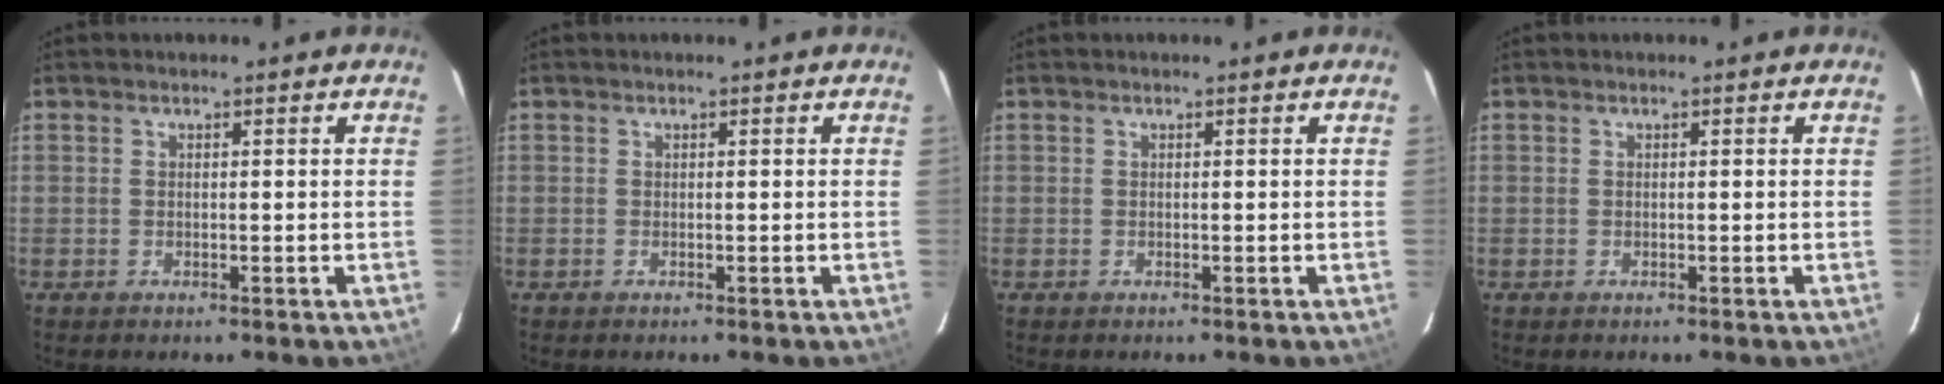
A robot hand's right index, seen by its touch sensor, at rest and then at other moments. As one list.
[{"total": 0.0}, {"total": 0.0}, {"total": 0.0}]